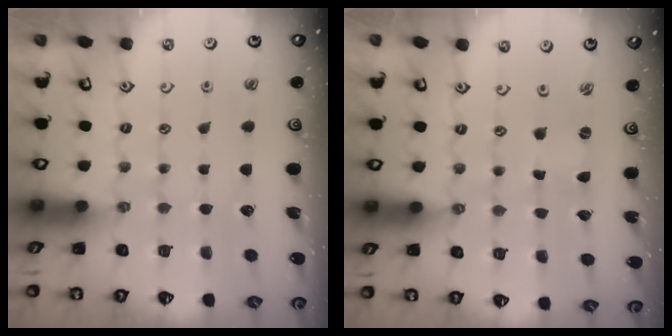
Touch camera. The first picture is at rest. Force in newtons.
{"total": 0.0}